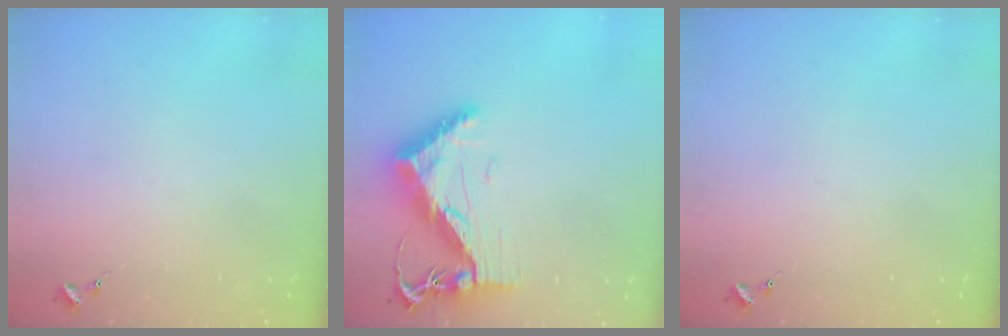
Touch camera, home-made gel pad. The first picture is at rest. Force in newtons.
{"total": 11.1, "press": 11.0, "slide": 1.0}
{"total": 0.0}